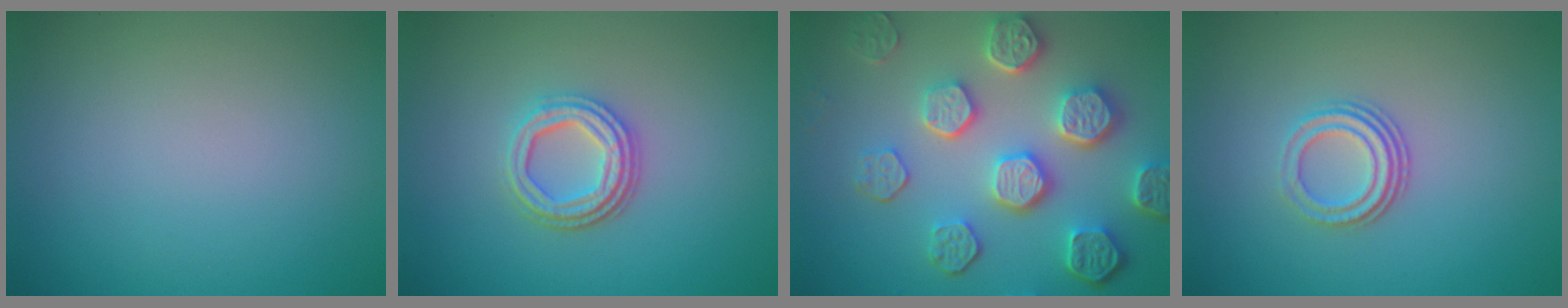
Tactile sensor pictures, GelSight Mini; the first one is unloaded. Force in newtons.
{"total": 3.6, "press": 3.0, "slide": 2.0}
{"total": 7.5, "press": 5.8, "slide": 4.7}
{"total": 3.2, "press": 2.3, "slide": 2.3}